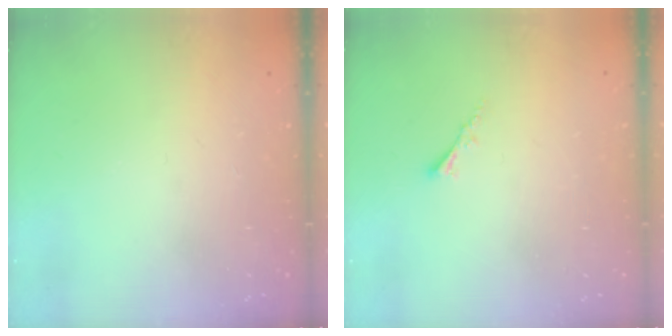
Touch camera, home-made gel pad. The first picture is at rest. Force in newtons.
{"total": 1.8, "press": 1.7, "slide": 0.5}